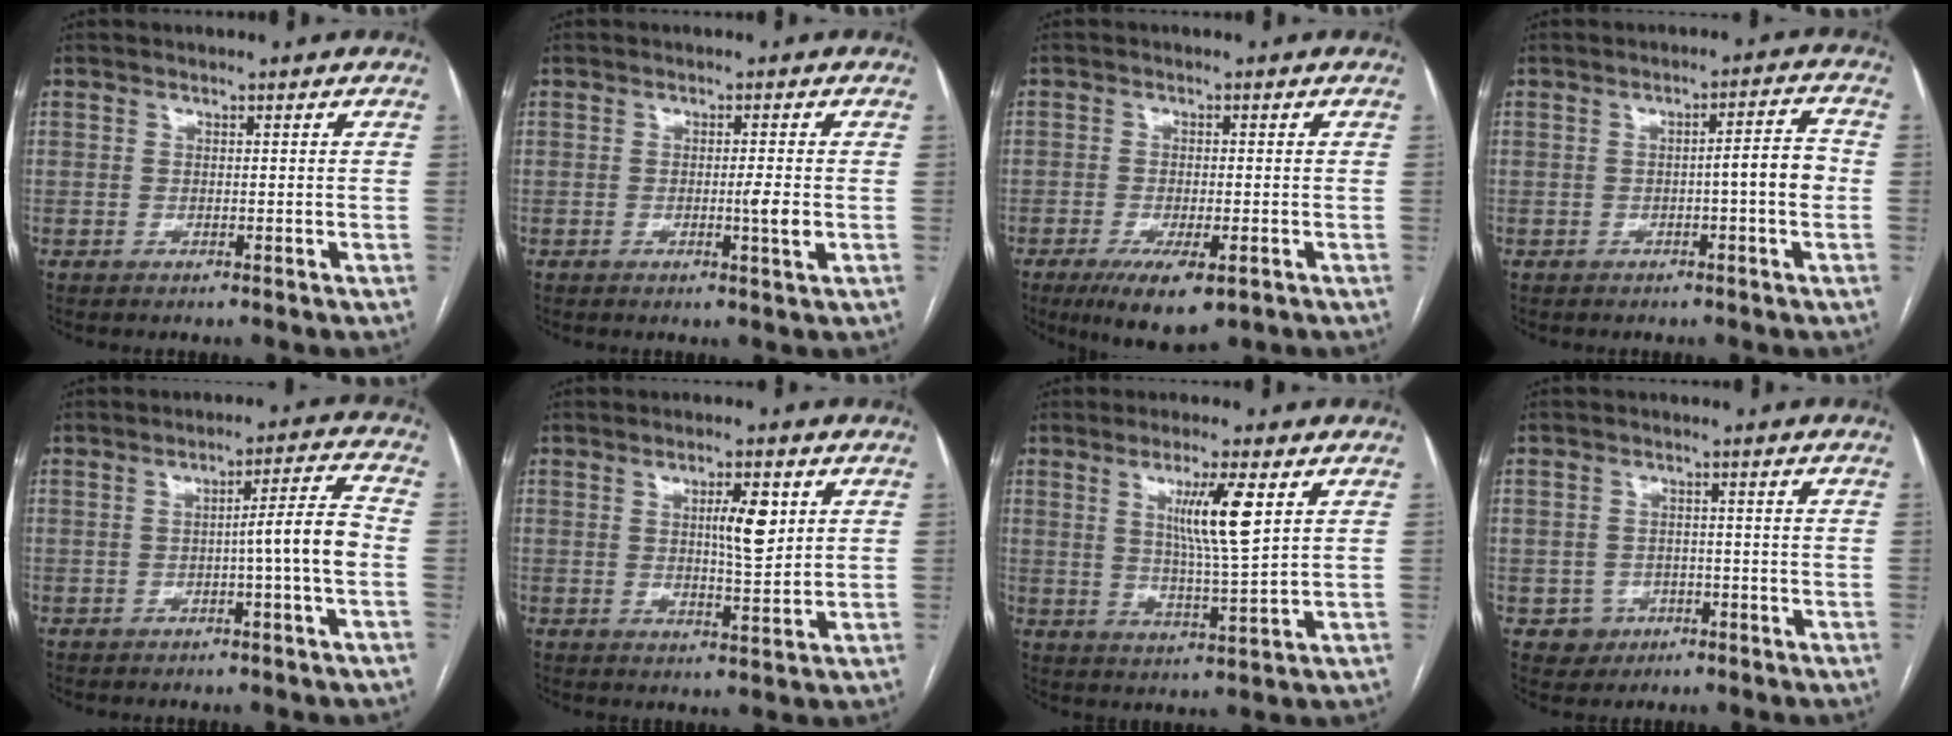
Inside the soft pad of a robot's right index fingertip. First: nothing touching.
{"total": 3.0, "force": [-0.5, -0.2, 2.9], "torque": [-0.047, -0.005, -0.008]}
{"total": 7.4, "force": [-3.9, 2.4, 5.8], "torque": [-0.095, -0.014, -0.056]}
{"total": 5.0, "force": [-0.8, 0.2, 4.9], "torque": [-0.066, 0.013, -0.012]}
{"total": 6.4, "force": [-1.4, -0.9, 6.2], "torque": [-0.088, 0.013, -0.020]}
{"total": 5.9, "force": [1.8, 1.3, 5.5], "torque": [-0.091, -0.001, 0.030]}
{"total": 8.3, "force": [3.0, -0.1, 7.8], "torque": [-0.139, -0.010, 0.054]}
{"total": 3.6, "force": [-1.3, 3.3, 0.0], "torque": [0.010, 0.014, -0.014]}